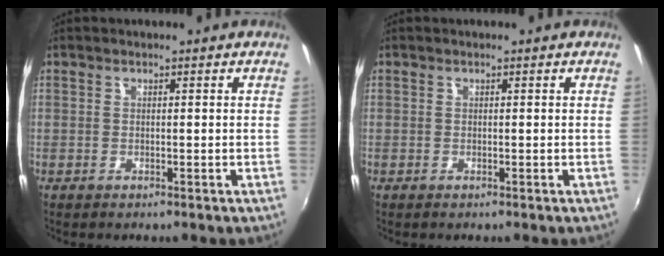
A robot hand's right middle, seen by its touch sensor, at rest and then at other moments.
{"total": 0.0}